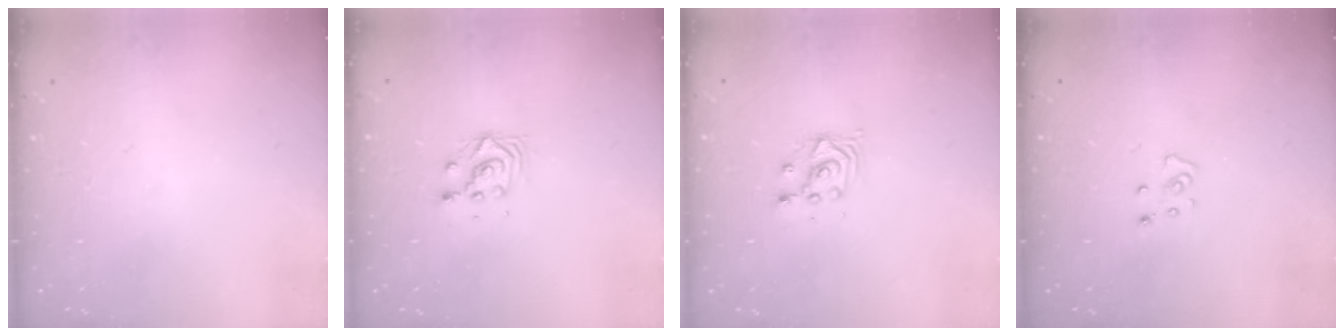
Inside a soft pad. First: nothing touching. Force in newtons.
{"total": 3.7, "press": 3.7, "slide": 0.2}
{"total": 2.8, "press": 2.8, "slide": 0.1}
{"total": 2.8, "press": 2.8, "slide": 0.2}